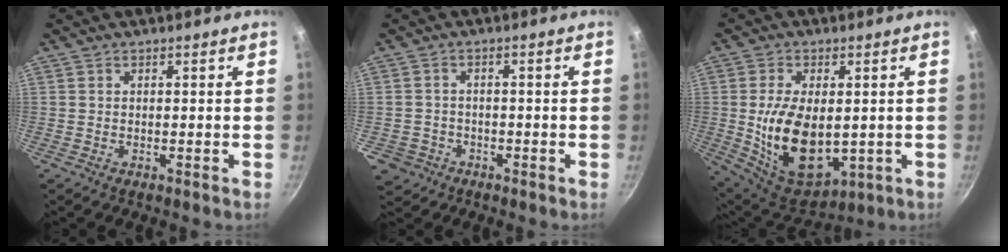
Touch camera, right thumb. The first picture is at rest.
{"total": 4.5, "force": [-2.2, 3.9, 0.4], "torque": [-0.001, 0.014, -0.035]}
{"total": 16.4, "force": [-0.9, 9.2, 13.6], "torque": [-0.231, -0.013, 0.013]}